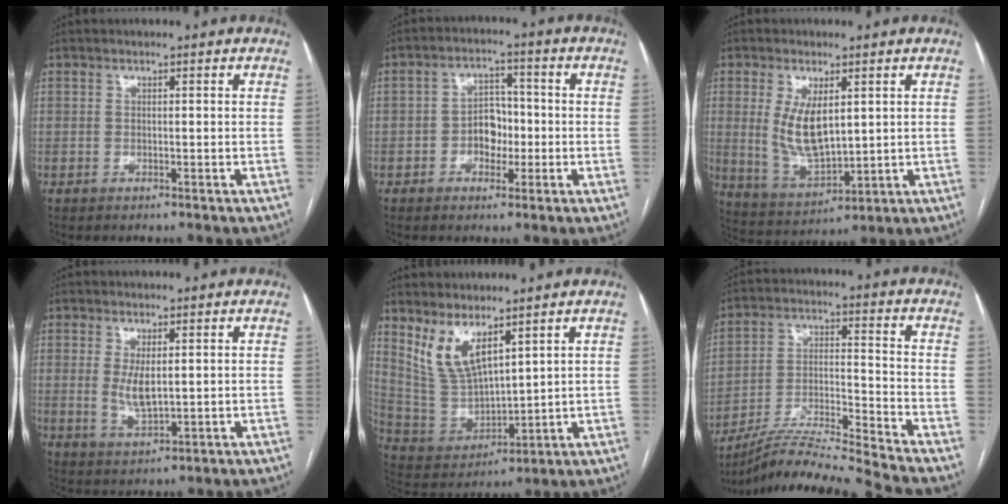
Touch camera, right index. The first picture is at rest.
{"total": 5.3, "force": [-1.2, 3.6, 3.6], "torque": [-0.060, 0.016, -0.022]}
{"total": 8.9, "force": [1.9, 3.7, 7.8], "torque": [-0.162, -0.007, 0.048]}
{"total": 4.4, "force": [0.6, 1.5, 4.1], "torque": [-0.083, -0.011, 0.018]}
{"total": 9.0, "force": [6.1, 3.1, 5.9], "torque": [-0.125, -0.008, 0.145]}
{"total": 14.8, "force": [-13.7, -3.1, 4.8], "torque": [-0.083, 0.004, -0.242]}